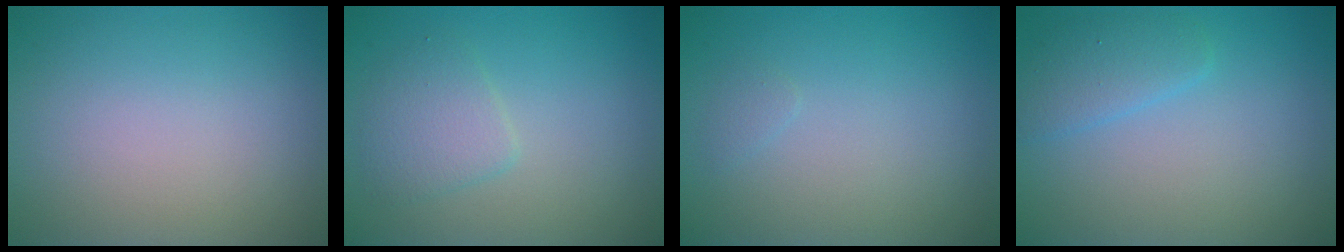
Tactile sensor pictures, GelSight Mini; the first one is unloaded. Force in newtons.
{"total": 2.4, "press": 2.4, "slide": 0.1}
{"total": 0.6, "press": 0.5, "slide": 0.1}
{"total": 2.3, "press": 2.3, "slide": 0.2}